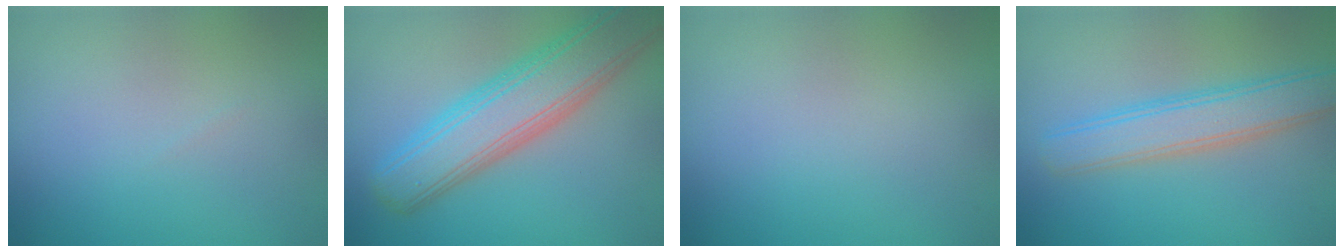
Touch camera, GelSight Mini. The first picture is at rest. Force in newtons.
{"total": 7.8, "press": 7.8, "slide": 0.4}
{"total": 0.0}
{"total": 4.4, "press": 4.4, "slide": 0.1}